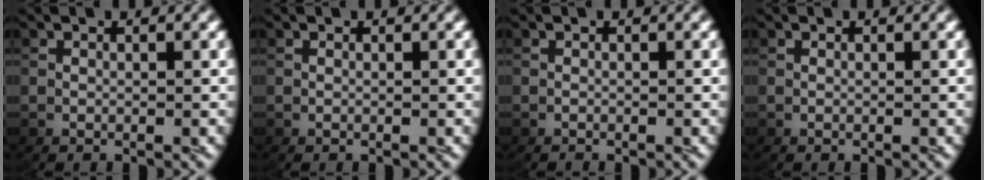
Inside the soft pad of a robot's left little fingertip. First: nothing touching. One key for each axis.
{"total": 0.0}
{"total": 0.6, "fx": -0.4, "fy": -0.4, "fz": -0.1, "tx": -0.001, "ty": -0.004, "tz": -0.005}
{"total": 0.0}